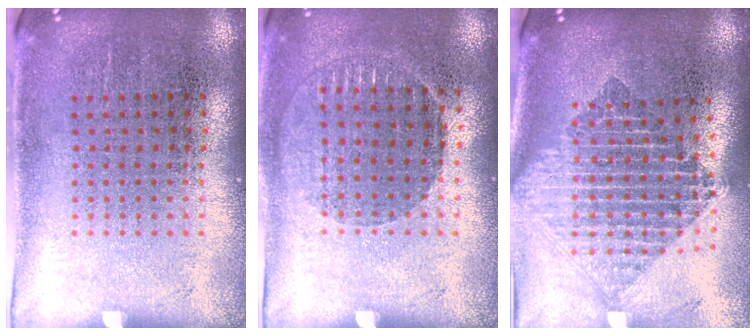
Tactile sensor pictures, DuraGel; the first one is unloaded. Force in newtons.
{"total": 1.0, "press": 0.9, "slide": 0.4}
{"total": 2.2, "press": 1.7, "slide": 1.4}